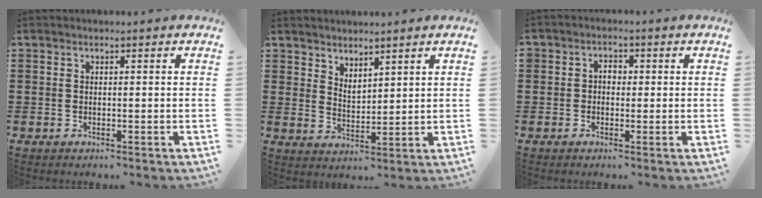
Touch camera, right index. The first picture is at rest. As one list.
[{"total": 2.9, "force": [2.8, 0.6, -0.3], "torque": [-0.002, -0.005, 0.055]}, {"total": 1.6, "force": [-0.3, 1.5, 0.6], "torque": [-0.016, 0.010, -0.008]}]